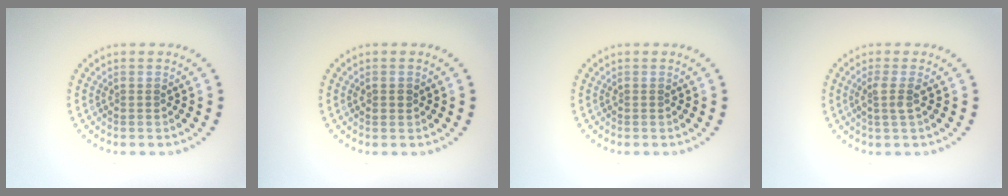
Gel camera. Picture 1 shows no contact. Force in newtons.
{"total": 0.9, "press": 0.9, "slide": 0.1}
{"total": 0.0}
{"total": 1.8, "press": 1.3, "slide": 1.2}